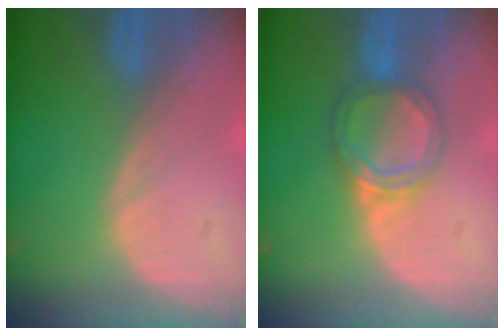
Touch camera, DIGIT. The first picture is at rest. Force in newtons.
{"total": 5.4, "press": 5.1, "slide": 1.9}